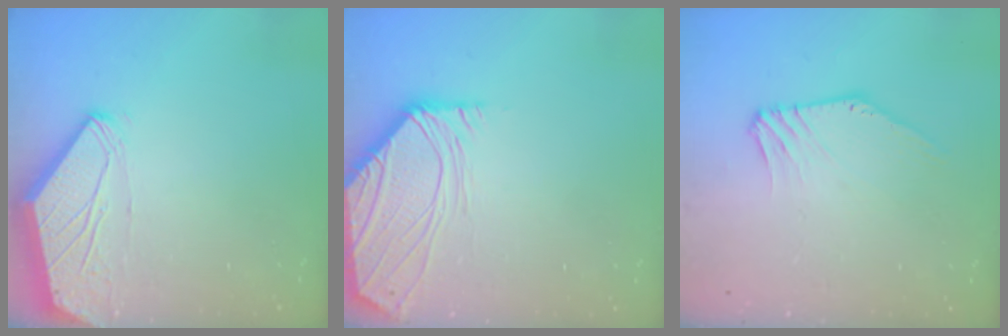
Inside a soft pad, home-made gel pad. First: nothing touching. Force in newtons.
{"total": 3.0, "press": 2.9, "slide": 0.5}
{"total": 3.4, "press": 3.4, "slide": 0.1}